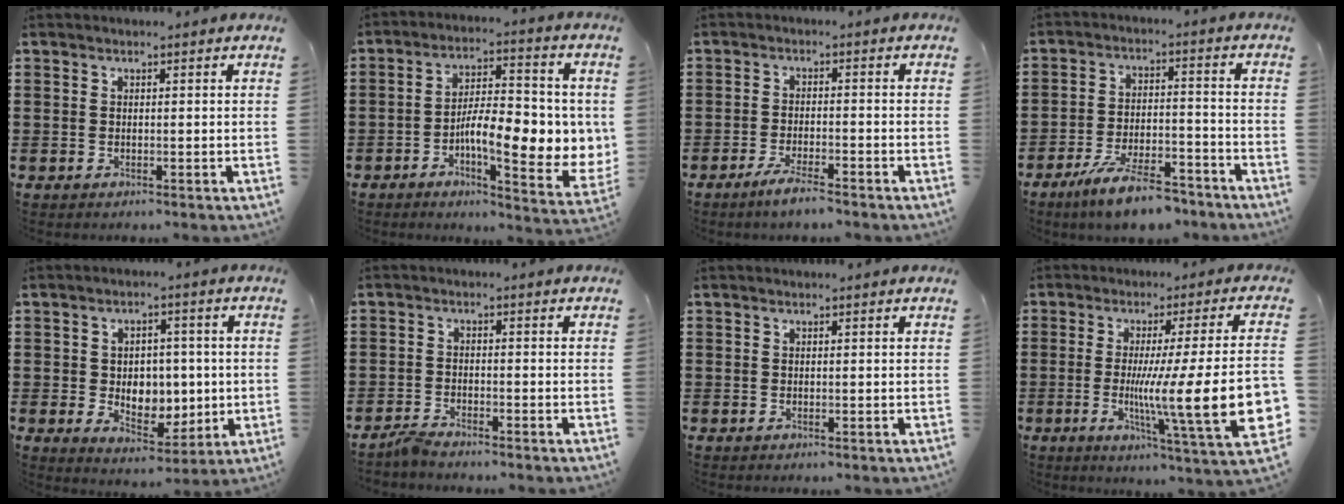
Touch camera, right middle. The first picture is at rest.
{"total": 10.1, "force": [-1.6, 3.2, 9.5], "torque": [-0.161, -0.024, -0.031]}
{"total": 3.4, "force": [-2.7, 0.1, 2.0], "torque": [-0.041, -0.001, -0.051]}
{"total": 8.7, "force": [-7.3, 1.4, 4.6], "torque": [-0.090, 0.007, -0.139]}
{"total": 5.6, "force": [0.4, 4.8, 2.9], "torque": [-0.051, 0.002, 0.004]}
{"total": 2.1, "force": [-2.0, 0.2, 0.7], "torque": [-0.022, 0.002, -0.042]}
{"total": 0.0}
{"total": 15.7, "force": [-3.2, 1.3, 15.3], "torque": [-0.277, -0.022, -0.053]}